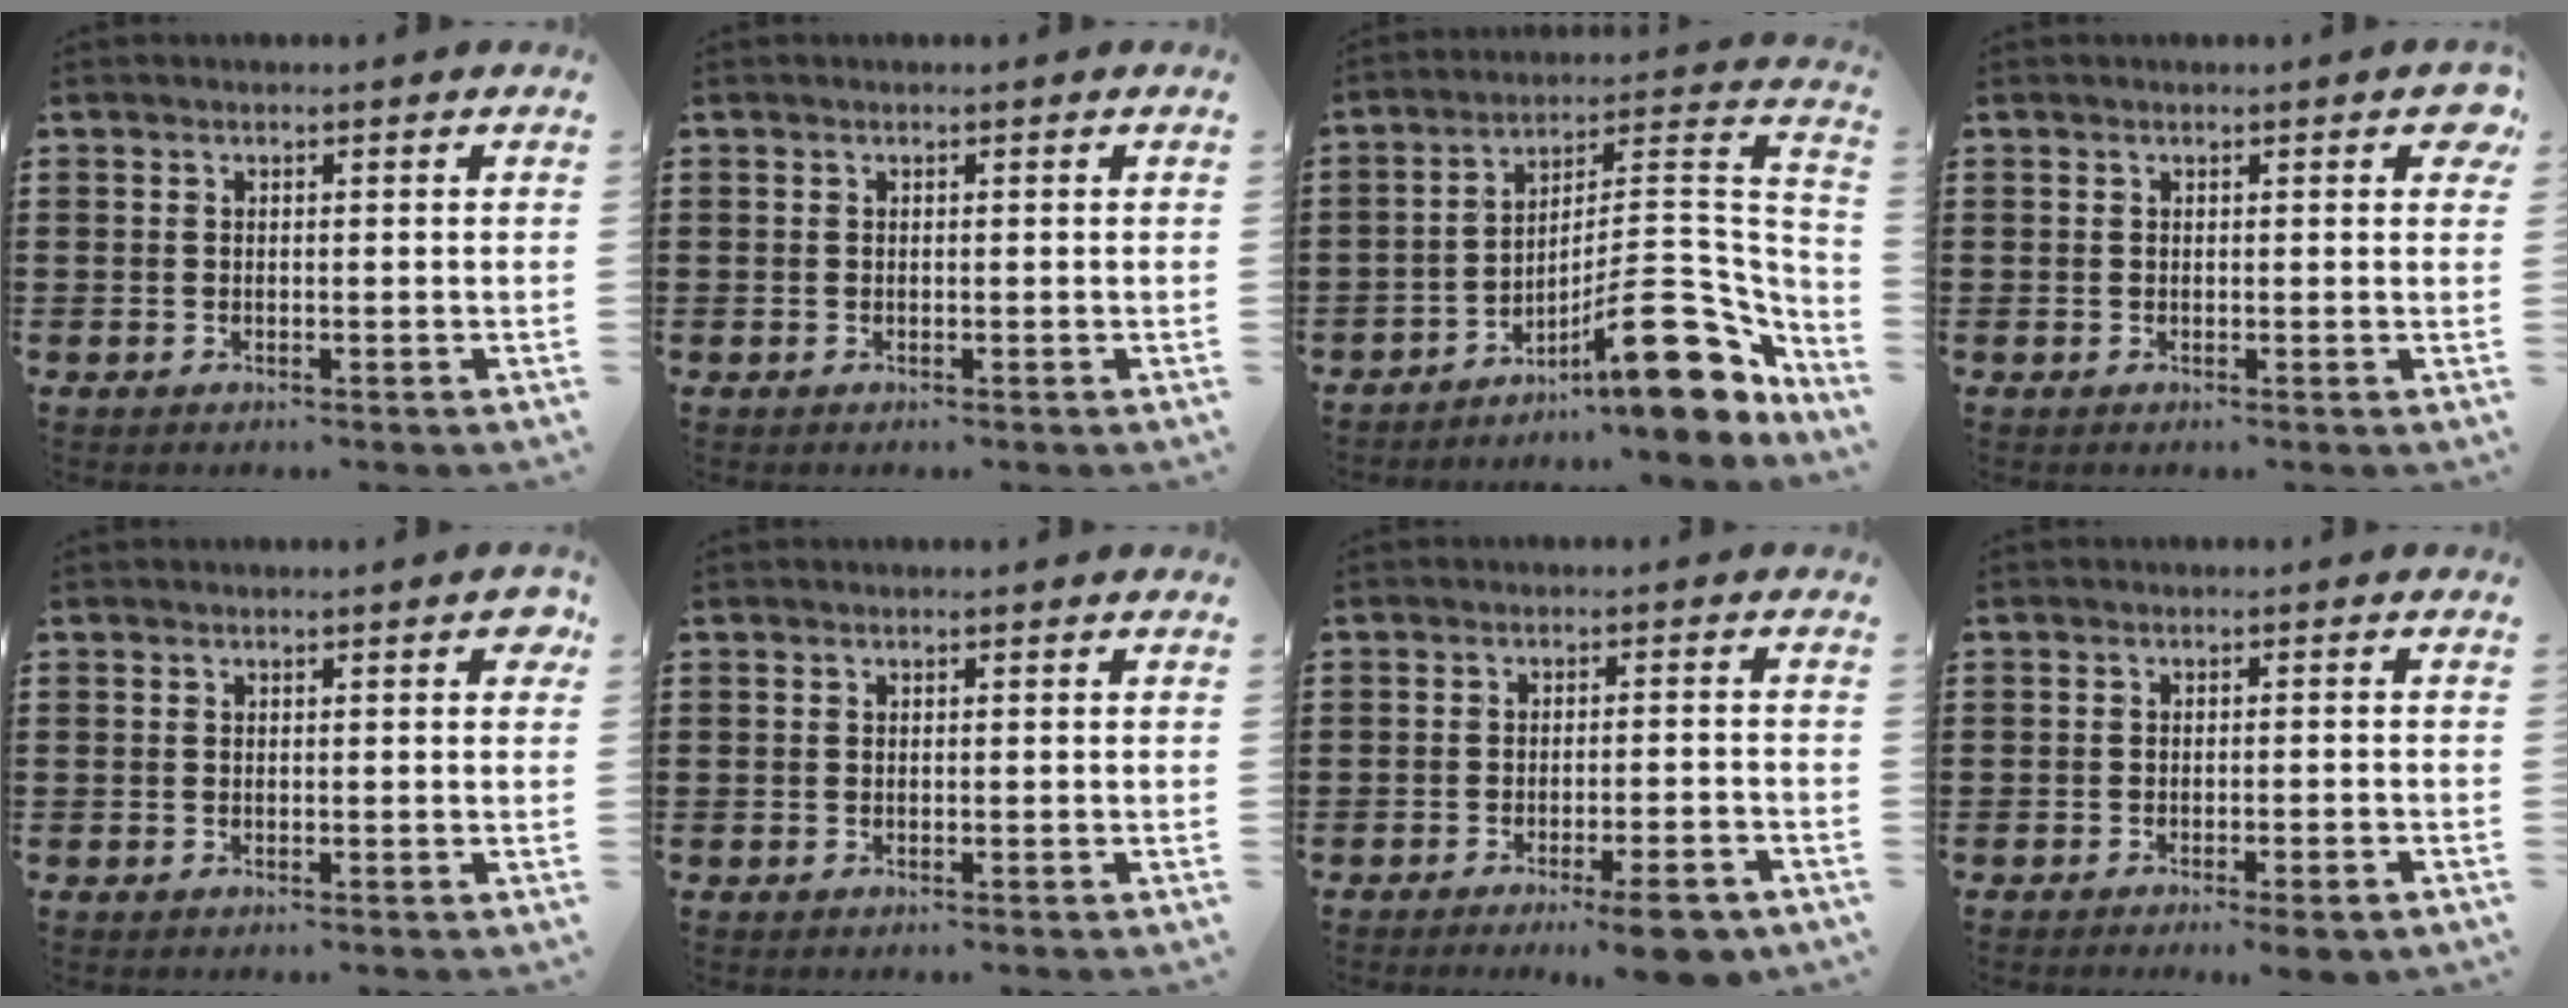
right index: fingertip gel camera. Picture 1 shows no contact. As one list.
[{"total": 0.0}, {"total": 17.8, "force": [-8.9, 5.2, 14.5], "torque": [-0.197, 0.020, -0.143]}, {"total": 0.9, "force": [0.4, 0.4, 0.7], "torque": [0.001, -0.001, 0.002]}, {"total": 1.1, "force": [0.3, 0.3, 1.0], "torque": [-0.013, 0.002, 0.003]}, {"total": 0.0}, {"total": 5.5, "force": [-4.1, 0.3, 3.7], "torque": [-0.056, -0.006, -0.071]}, {"total": 2.0, "force": [-1.7, -0.1, 1.1], "torque": [-0.019, 0.000, -0.031]}]